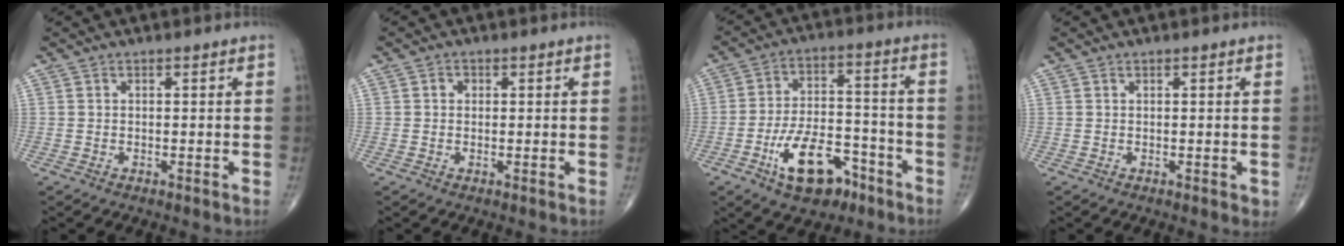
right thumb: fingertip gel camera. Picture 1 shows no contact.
{"total": 1.2, "force": [0.2, 1.1, 0.5], "torque": [0.000, 0.003, 0.001]}
{"total": 13.5, "force": [-7.1, 7.2, 9.0], "torque": [-0.132, 0.045, -0.112]}
{"total": 0.9, "force": [0.1, 0.5, 0.7], "torque": [-0.010, -0.001, 0.005]}